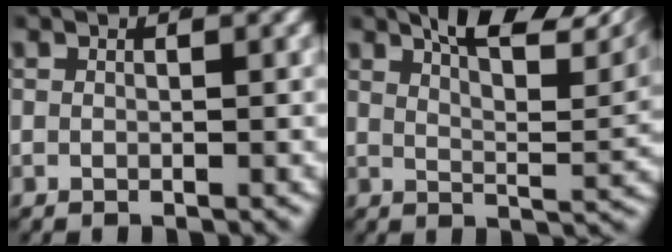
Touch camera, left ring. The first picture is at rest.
{"total": 9.4, "force": [7.0, 1.9, 5.9], "torque": [-0.072, 0.018, 0.102]}